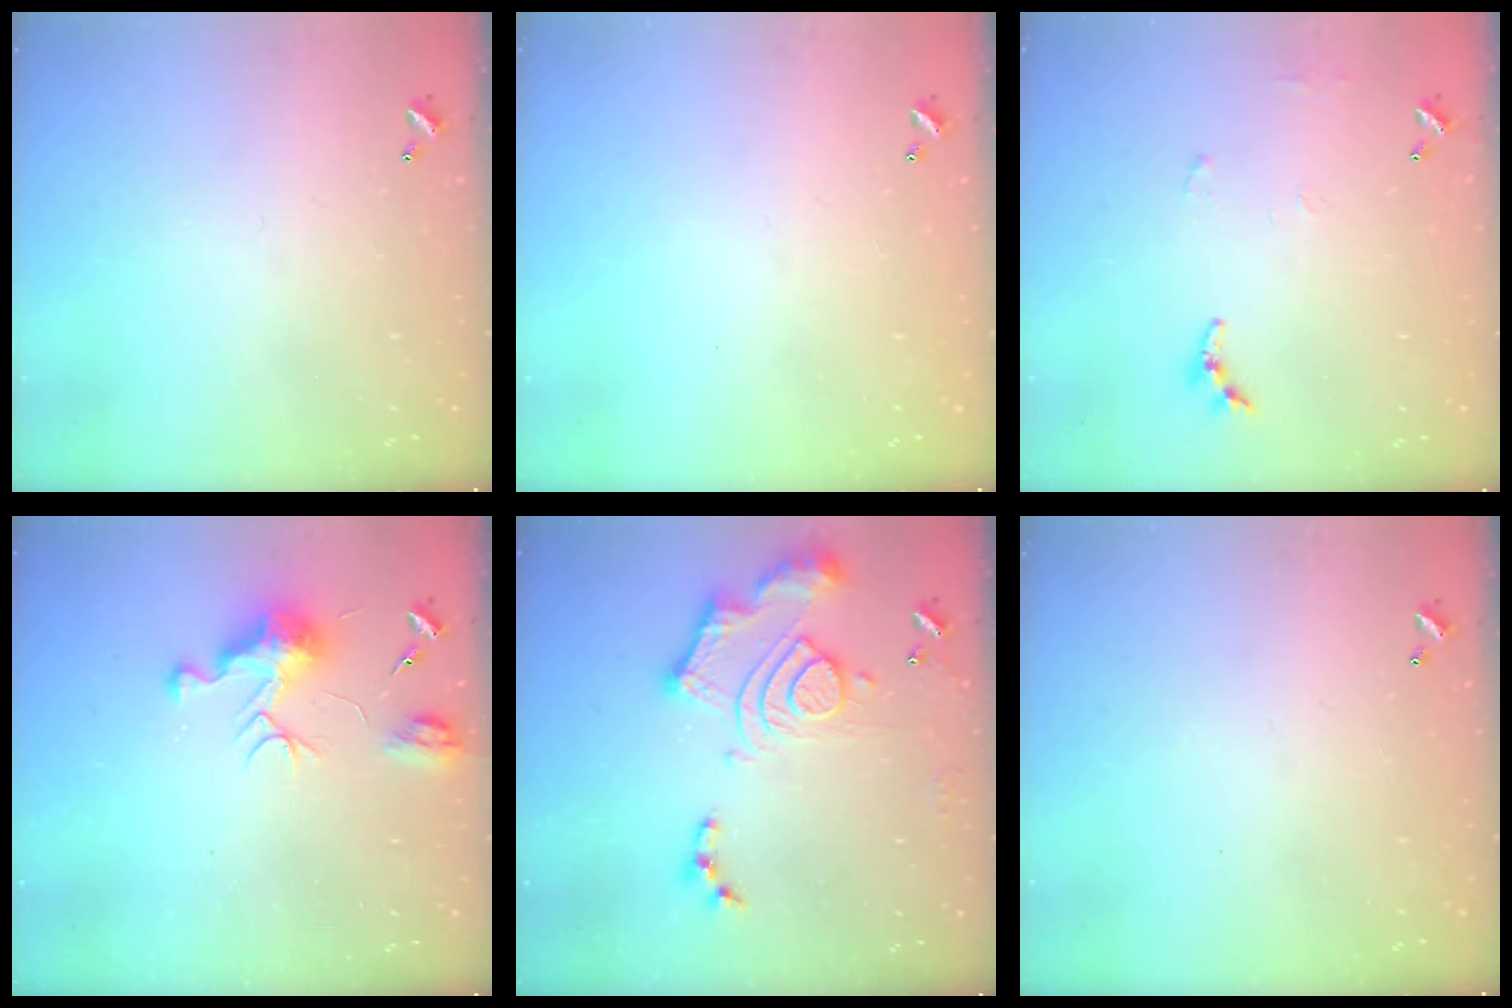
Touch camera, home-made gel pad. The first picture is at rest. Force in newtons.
{"total": 0.0}
{"total": 5.7, "press": 5.7, "slide": 0.2}
{"total": 10.0, "press": 10.0, "slide": 0.6}
{"total": 16.7, "press": 16.6, "slide": 1.5}
{"total": 0.0}